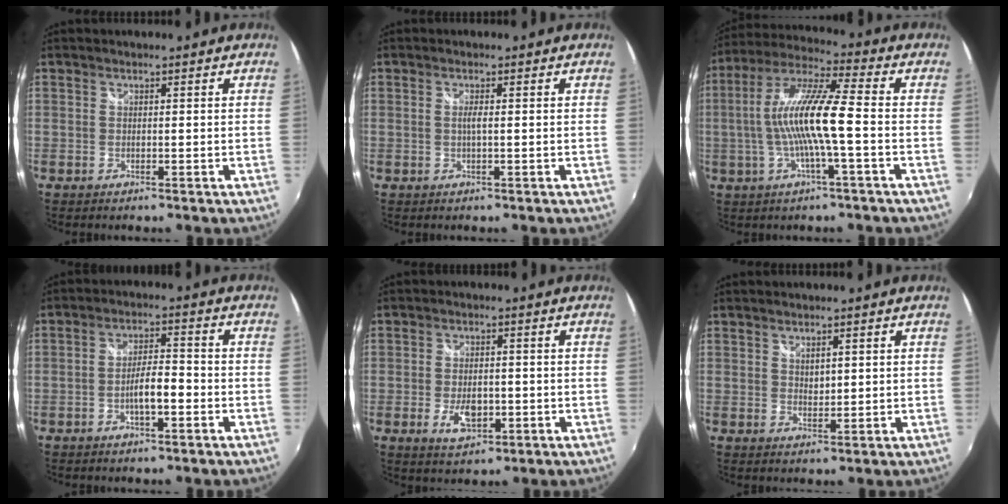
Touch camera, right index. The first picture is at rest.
{"total": 1.2, "force": [-0.1, -0.2, 1.2], "torque": [-0.023, -0.001, -0.003]}
{"total": 13.4, "force": [-1.7, 0.8, 13.3], "torque": [-0.255, 0.008, -0.034]}
{"total": 5.3, "force": [-2.1, 1.1, 4.7], "torque": [-0.087, 0.005, -0.035]}
{"total": 5.6, "force": [-1.6, 3.1, 4.3], "torque": [-0.086, -0.008, -0.024]}
{"total": 2.2, "force": [0.9, 1.3, 1.4], "torque": [-0.019, 0.000, 0.017]}